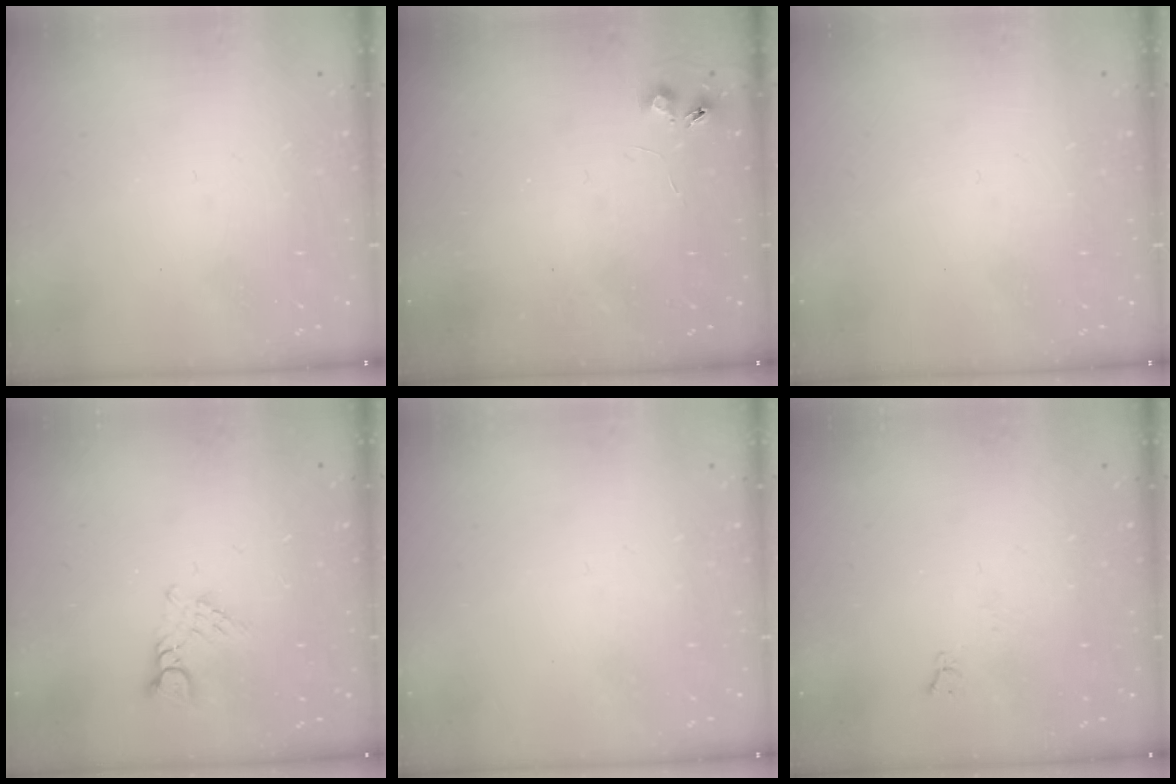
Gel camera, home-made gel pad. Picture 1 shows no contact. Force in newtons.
{"total": 4.0, "press": 4.0, "slide": 0.6}
{"total": 0.0}
{"total": 3.0, "press": 3.0, "slide": 0.4}
{"total": 0.0}
{"total": 4.2, "press": 4.2, "slide": 0.7}